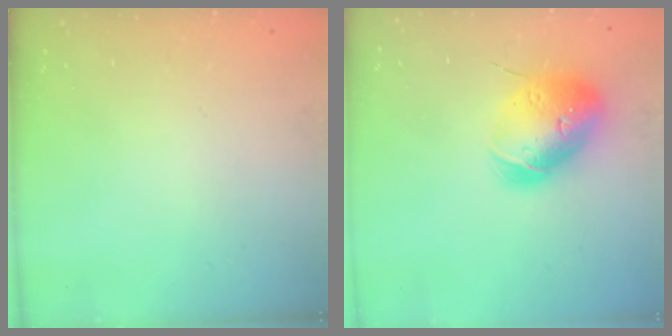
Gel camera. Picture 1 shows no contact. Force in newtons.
{"total": 19.7, "press": 19.5, "slide": 2.9}